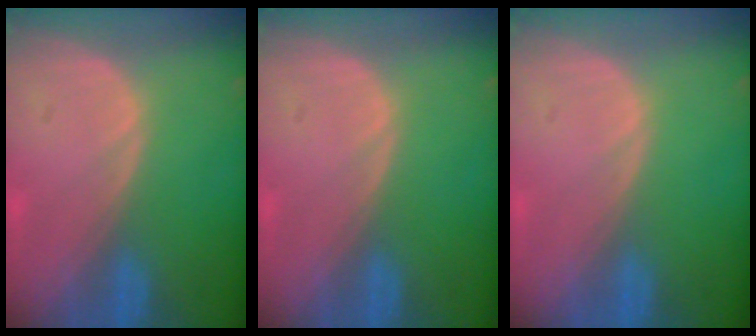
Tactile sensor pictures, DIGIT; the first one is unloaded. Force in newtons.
{"total": 0.0}
{"total": 0.0}